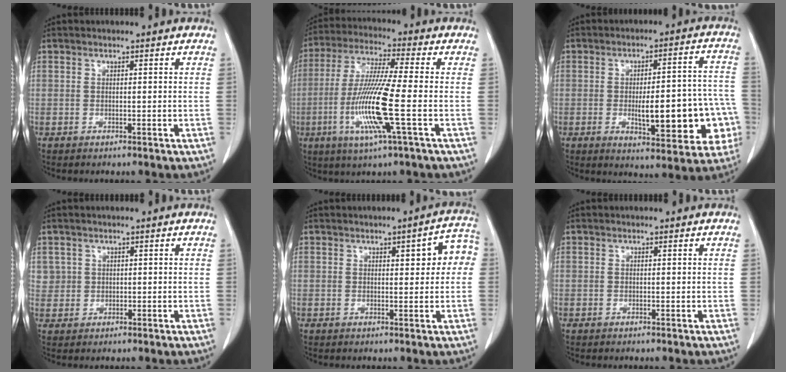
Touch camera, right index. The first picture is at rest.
{"total": 12.9, "force": [-3.3, -0.4, 12.5], "torque": [-0.259, -0.017, -0.073]}
{"total": 16.3, "force": [-4.0, 4.8, 15.1], "torque": [-0.136, 0.037, -0.035]}
{"total": 1.9, "force": [0.5, 1.8, -0.1], "torque": [0.018, 0.003, 0.005]}
{"total": 5.6, "force": [1.2, 1.8, 5.2], "torque": [-0.054, 0.020, 0.010]}
{"total": 0.0}